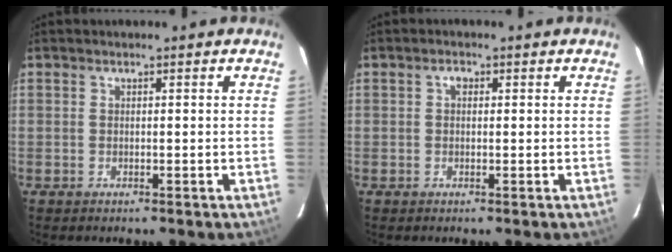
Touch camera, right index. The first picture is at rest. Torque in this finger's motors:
{"motor_torque": [0.16, -0.03, 0.03, 0.02]}